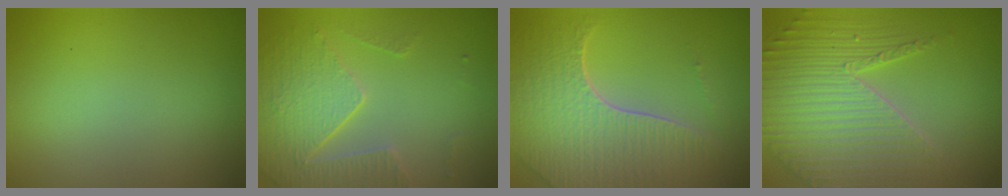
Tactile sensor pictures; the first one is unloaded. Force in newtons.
{"total": 3.6, "press": 3.5, "slide": 1.1}
{"total": 7.3, "press": 5.3, "slide": 4.9}
{"total": 5.2, "press": 4.8, "slide": 2.1}